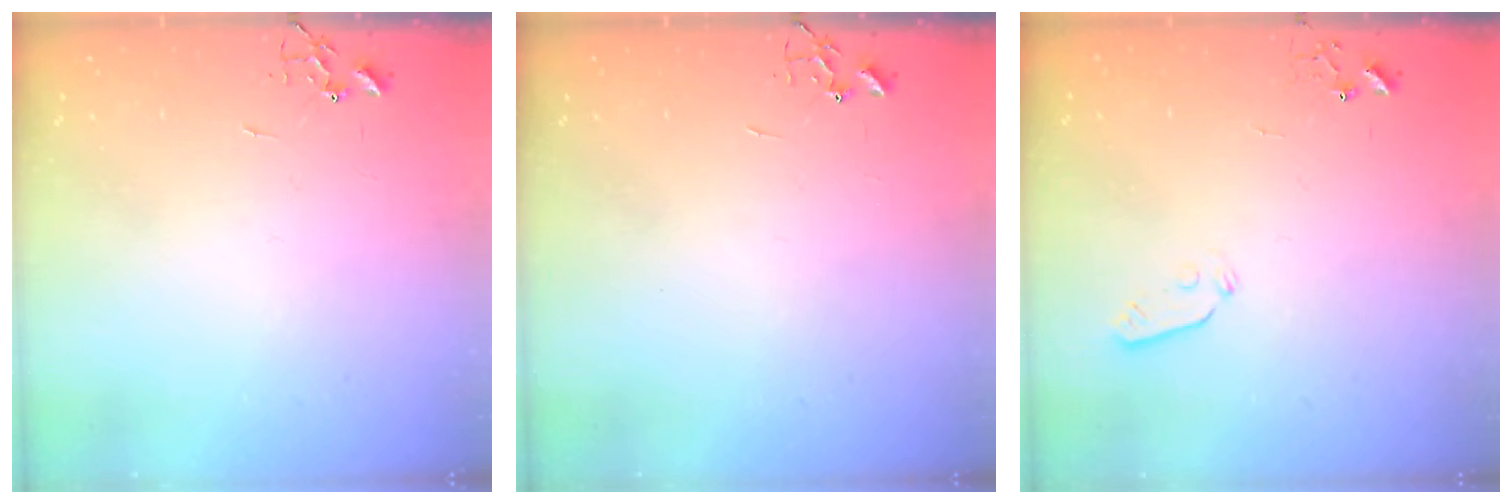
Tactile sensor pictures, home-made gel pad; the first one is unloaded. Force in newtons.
{"total": 0.0}
{"total": 3.5, "press": 3.3, "slide": 1.0}